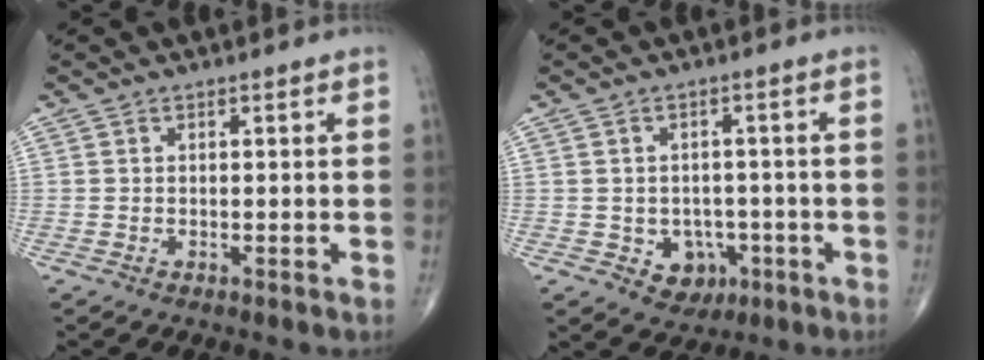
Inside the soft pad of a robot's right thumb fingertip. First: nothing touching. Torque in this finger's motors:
{"motor_torque": [-0.26, 0.47, -0.11, -0.04, 0.07]}